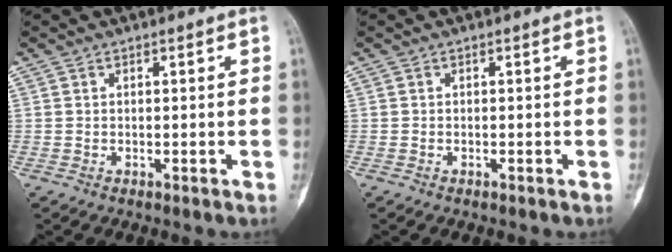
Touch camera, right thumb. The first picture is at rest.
{"total": 0.0}